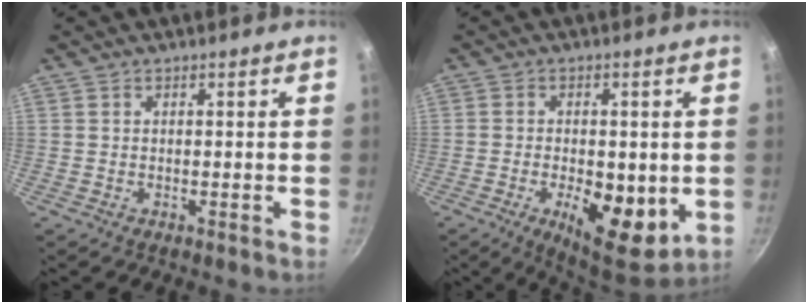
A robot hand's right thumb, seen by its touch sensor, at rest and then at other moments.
{"total": 13.4, "force": [-2.9, 6.2, 11.5], "torque": [-0.152, -0.011, -0.033]}